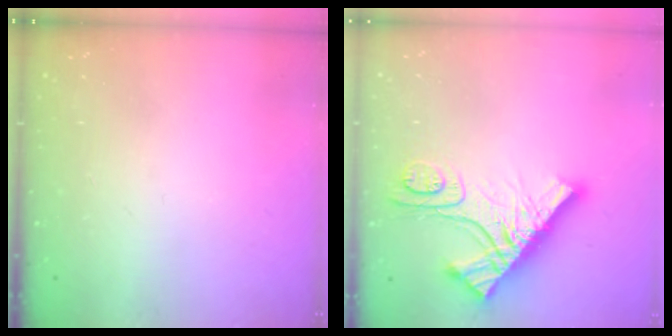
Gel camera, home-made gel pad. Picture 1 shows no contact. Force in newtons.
{"total": 14.2, "press": 14.1, "slide": 1.5}